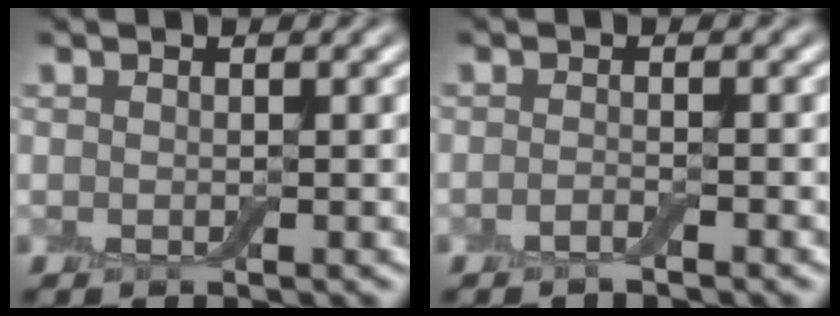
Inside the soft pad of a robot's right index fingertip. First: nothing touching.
{"total": 1.0, "force": [-0.8, 0.1, 0.6], "torque": [-0.012, -0.002, -0.016]}